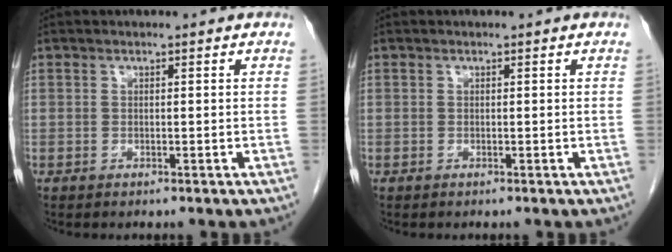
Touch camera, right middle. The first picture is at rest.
{"total": 0.0}